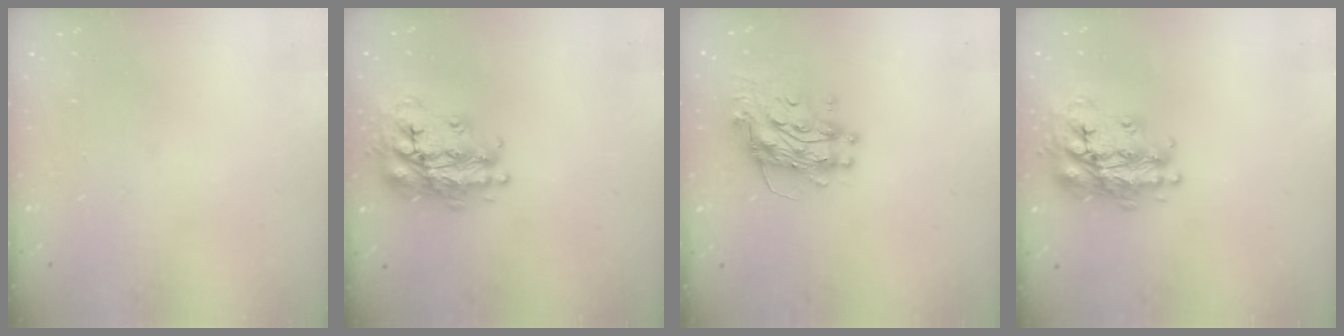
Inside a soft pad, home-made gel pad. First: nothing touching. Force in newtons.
{"total": 20.1, "press": 20.1, "slide": 1.4}
{"total": 11.7, "press": 11.6, "slide": 1.2}
{"total": 20.1, "press": 20.1, "slide": 1.4}